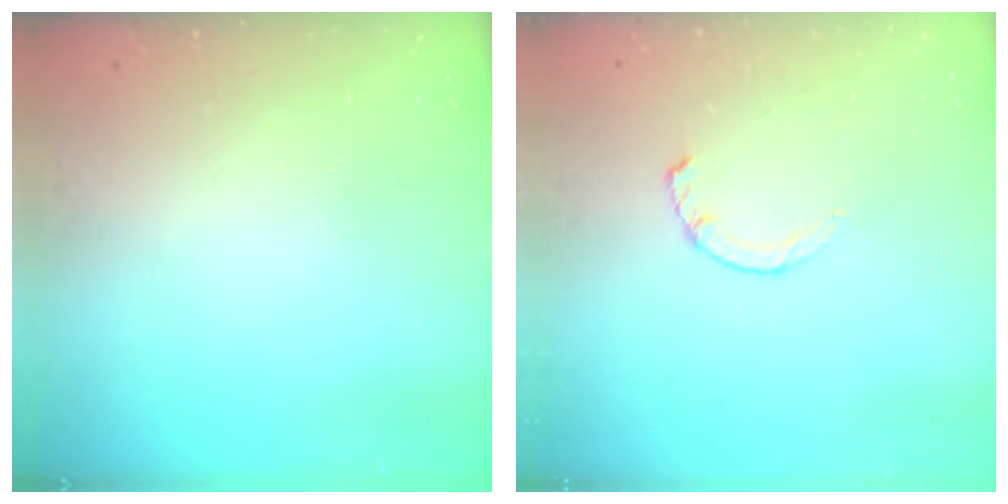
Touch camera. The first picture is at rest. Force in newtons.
{"total": 2.3, "press": 2.3, "slide": 0.4}